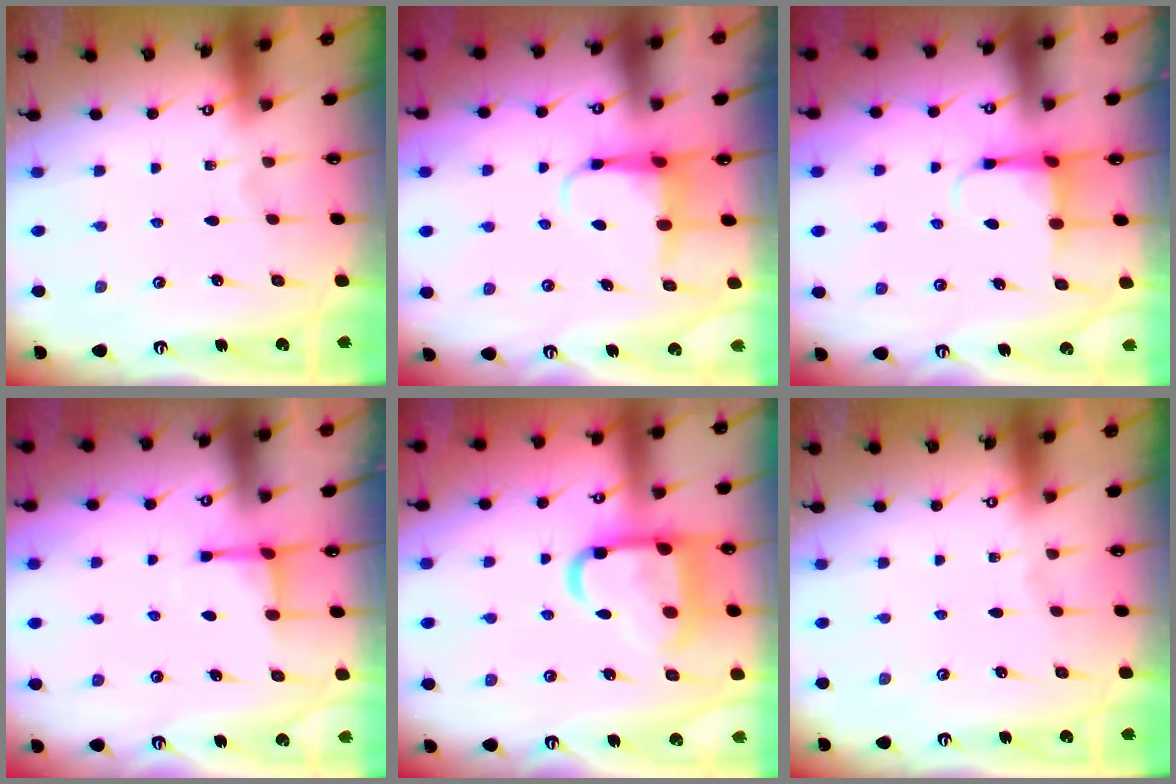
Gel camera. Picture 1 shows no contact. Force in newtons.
{"total": 4.8, "press": 4.8, "slide": 0.7}
{"total": 4.9, "press": 4.9, "slide": 0.6}
{"total": 3.1, "press": 3.0, "slide": 0.8}
{"total": 15.1, "press": 15.1, "slide": 1.3}
{"total": 0.0}